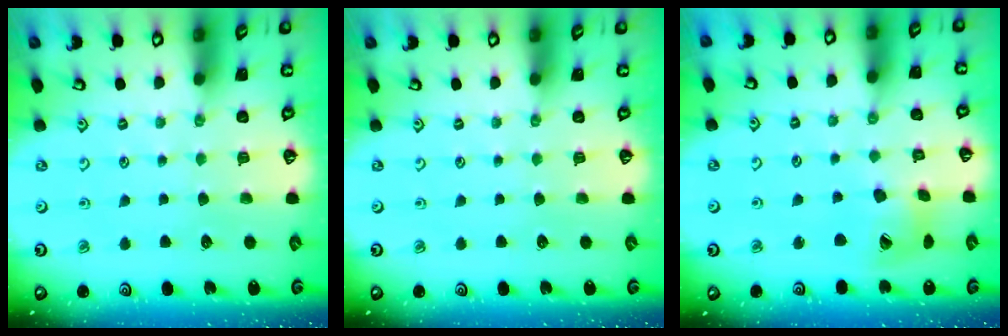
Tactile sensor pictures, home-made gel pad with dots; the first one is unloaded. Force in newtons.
{"total": 0.0}
{"total": 13.4, "press": 13.3, "slide": 1.5}